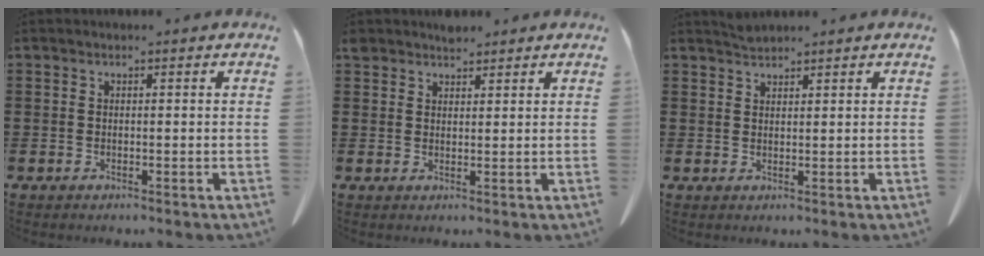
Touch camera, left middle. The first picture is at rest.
{"total": 2.1, "force": [1.9, 0.7, 0.3], "torque": [-0.012, 0.002, 0.039]}
{"total": 1.5, "force": [1.4, 0.1, 0.3], "torque": [-0.010, -0.002, 0.028]}